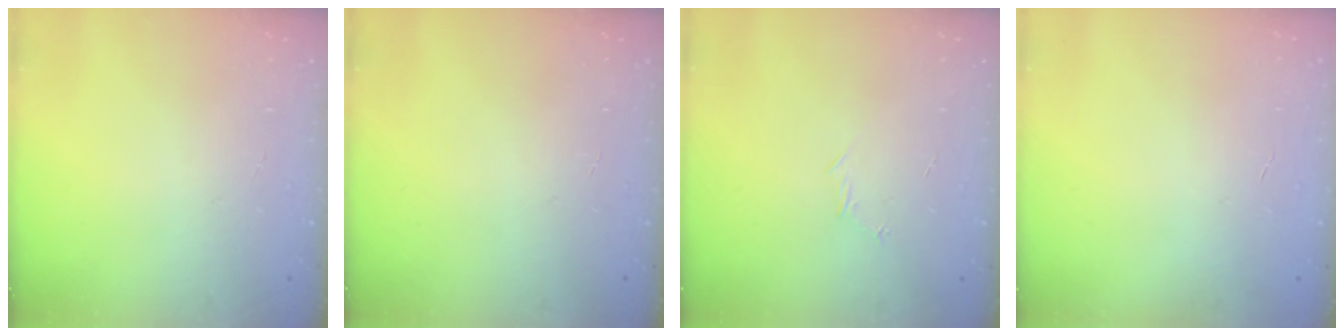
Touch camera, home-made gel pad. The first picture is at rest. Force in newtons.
{"total": 0.0}
{"total": 4.1, "press": 3.9, "slide": 1.2}
{"total": 0.0}